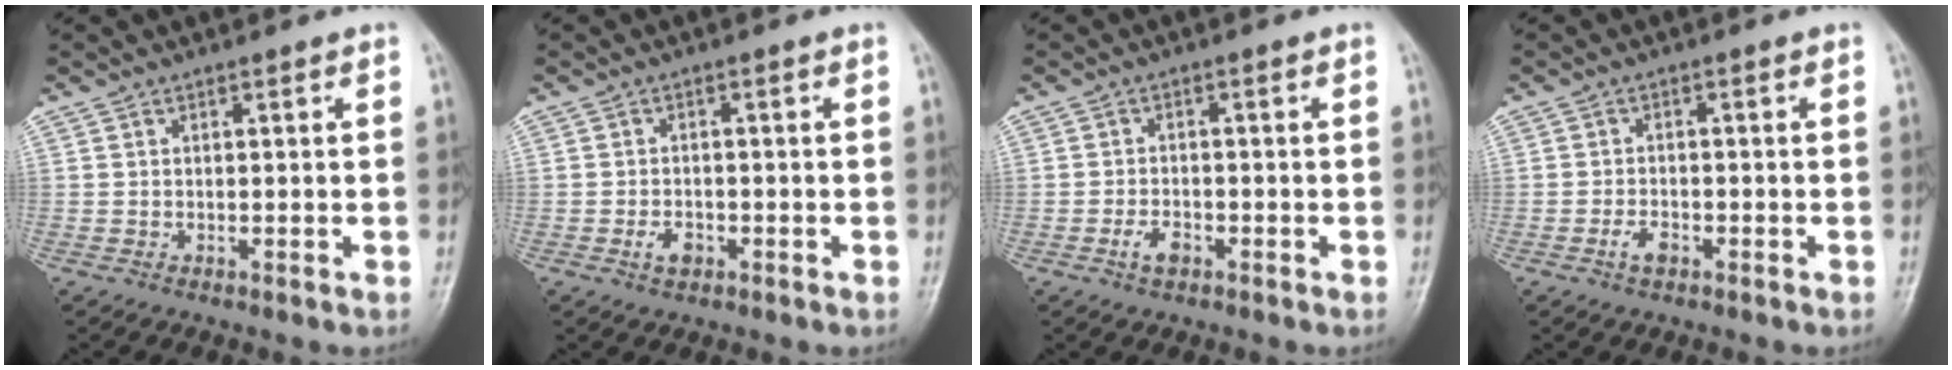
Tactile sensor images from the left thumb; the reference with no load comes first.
{"total": 2.6, "force": [-1.1, 1.7, 1.6], "torque": [-0.028, 0.007, -0.018]}
{"total": 2.9, "force": [-1.5, 1.6, 1.8], "torque": [-0.036, 0.011, -0.026]}
{"total": 2.5, "force": [-1.3, 1.4, 1.6], "torque": [-0.032, 0.010, -0.024]}